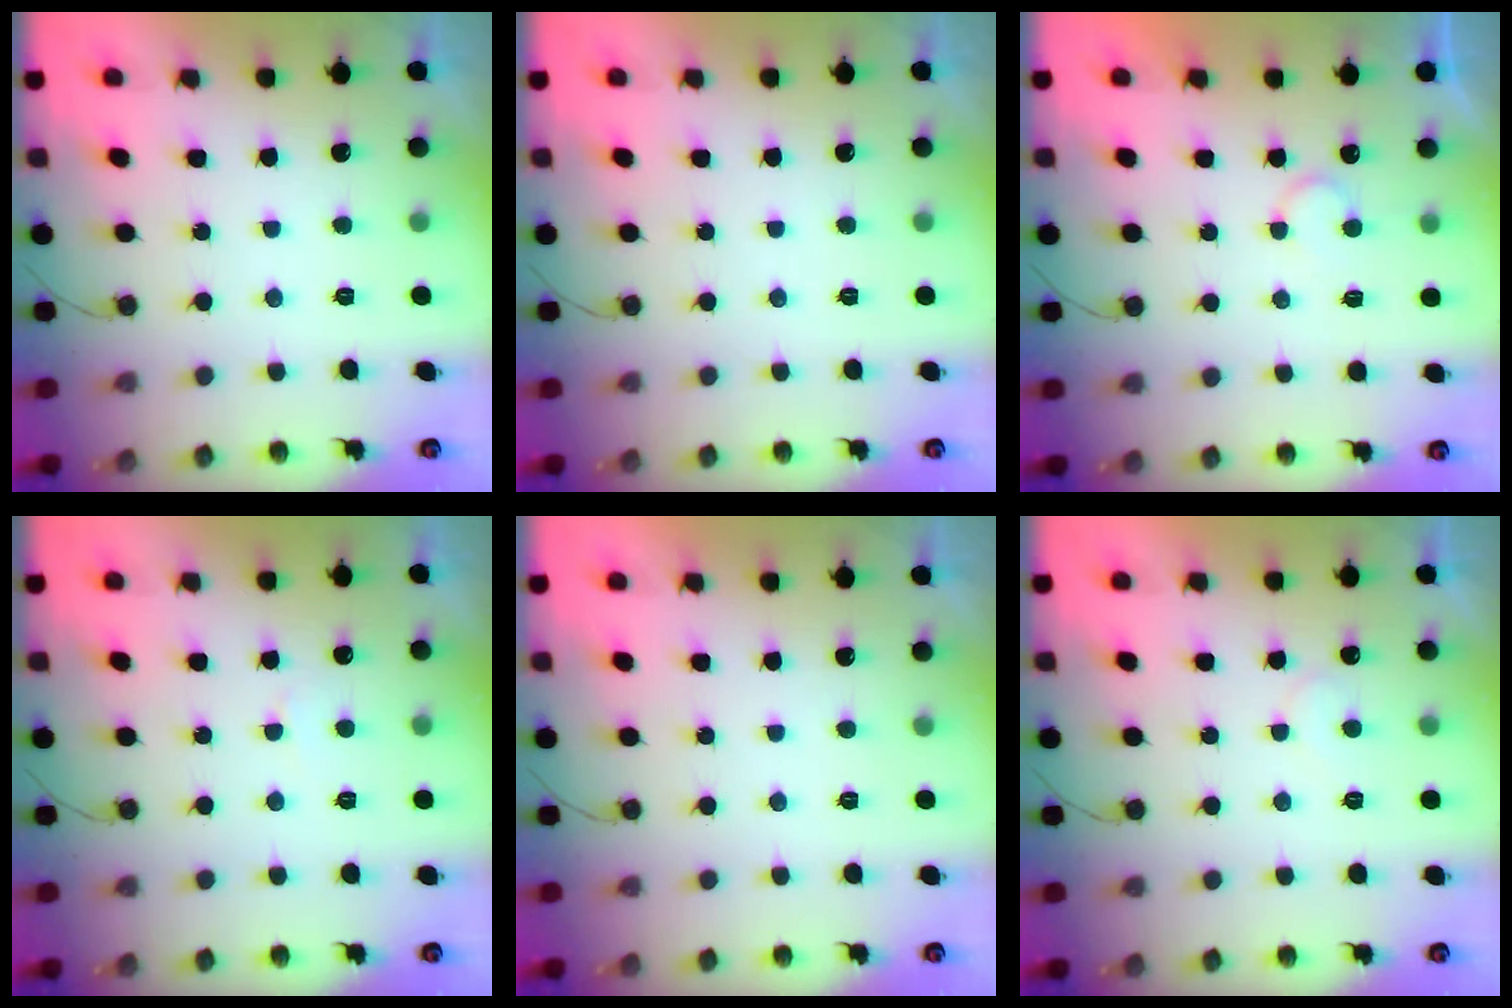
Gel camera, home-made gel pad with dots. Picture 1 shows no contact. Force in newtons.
{"total": 0.0}
{"total": 5.1, "press": 5.1, "slide": 0.4}
{"total": 2.6, "press": 2.6, "slide": 0.1}
{"total": 1.8, "press": 1.8, "slide": 0.0}
{"total": 6.4, "press": 6.3, "slide": 0.5}